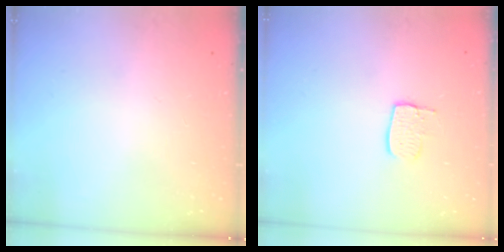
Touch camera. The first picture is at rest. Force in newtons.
{"total": 6.3, "press": 6.3, "slide": 0.4}